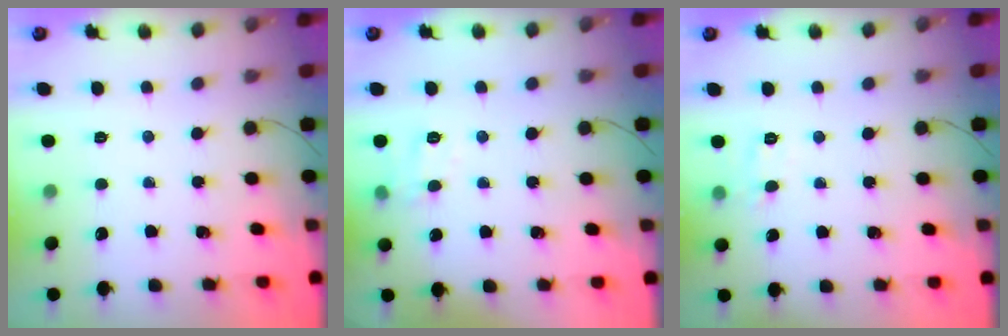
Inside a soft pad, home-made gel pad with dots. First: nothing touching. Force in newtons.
{"total": 5.5, "press": 5.3, "slide": 1.3}
{"total": 5.3, "press": 5.2, "slide": 1.1}